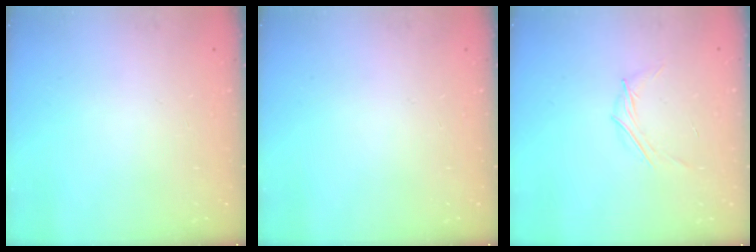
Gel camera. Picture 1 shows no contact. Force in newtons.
{"total": 0.0}
{"total": 3.9, "press": 3.7, "slide": 1.3}